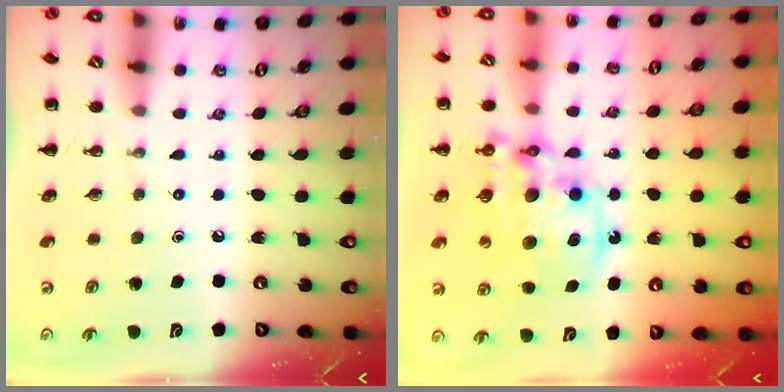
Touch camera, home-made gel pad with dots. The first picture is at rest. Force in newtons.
{"total": 14.6, "press": 14.1, "slide": 3.6}